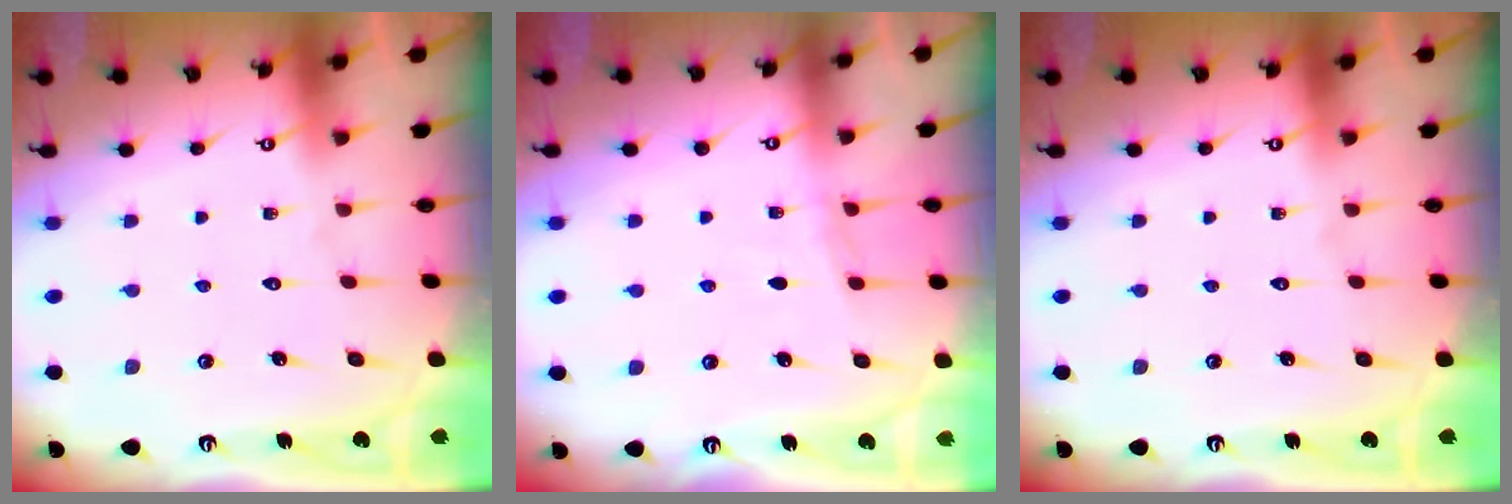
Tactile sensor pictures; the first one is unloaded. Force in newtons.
{"total": 4.3, "press": 4.3, "slide": 0.5}
{"total": 0.0}